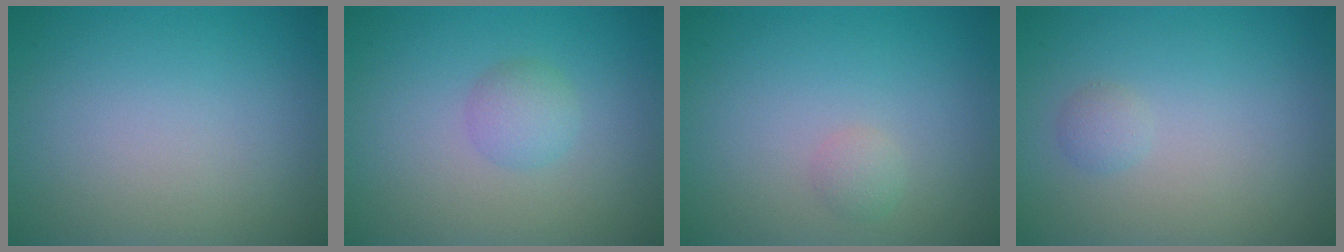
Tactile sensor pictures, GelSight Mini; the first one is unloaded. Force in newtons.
{"total": 1.8, "press": 1.8, "slide": 0.1}
{"total": 1.0, "press": 1.0, "slide": 0.1}
{"total": 0.8, "press": 0.8, "slide": 0.1}